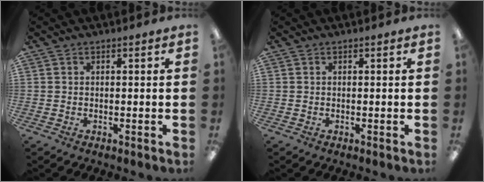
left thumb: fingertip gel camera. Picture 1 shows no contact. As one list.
[{"total": 0.0}]